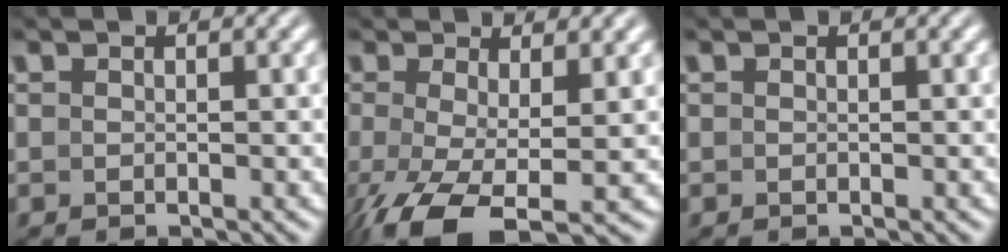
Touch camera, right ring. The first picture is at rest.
{"total": 5.4, "force": [-2.9, 2.0, 4.1], "torque": [-0.105, -0.047, -0.022]}
{"total": 0.0}